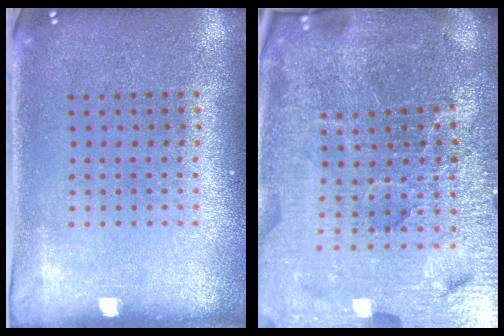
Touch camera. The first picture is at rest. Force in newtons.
{"total": 6.3, "press": 5.7, "slide": 2.7}